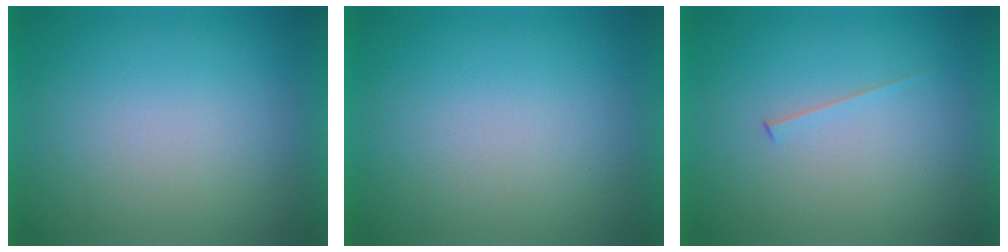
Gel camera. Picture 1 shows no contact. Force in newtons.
{"total": 0.0}
{"total": 1.5}